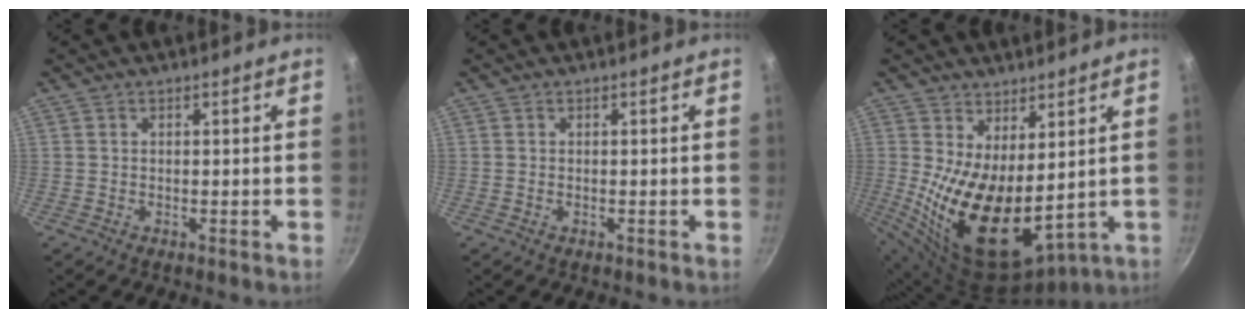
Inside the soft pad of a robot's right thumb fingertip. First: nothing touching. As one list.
[{"total": 0.0}, {"total": 15.8, "force": [1.9, 8.1, 13.4], "torque": [-0.217, -0.045, 0.057]}]